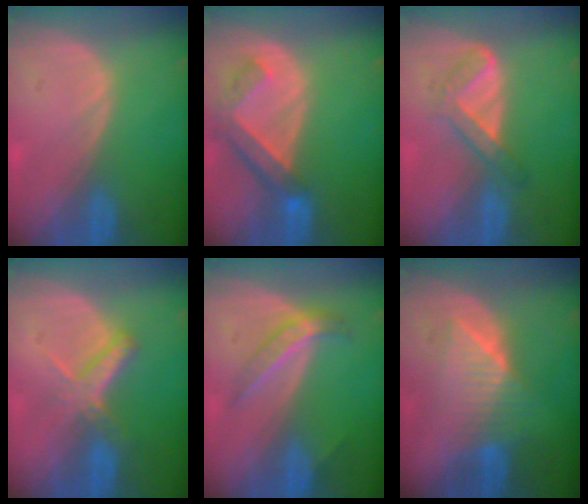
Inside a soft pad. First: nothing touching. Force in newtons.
{"total": 6.4, "press": 5.8, "slide": 2.8}
{"total": 4.4, "press": 4.3, "slide": 1.1}
{"total": 5.5, "press": 4.9, "slide": 2.5}
{"total": 4.2, "press": 4.0, "slide": 1.1}
{"total": 6.5, "press": 6.5, "slide": 0.6}